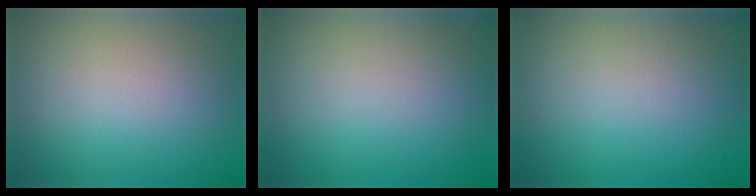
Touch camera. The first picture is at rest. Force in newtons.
{"total": 0.0}
{"total": 0.0}